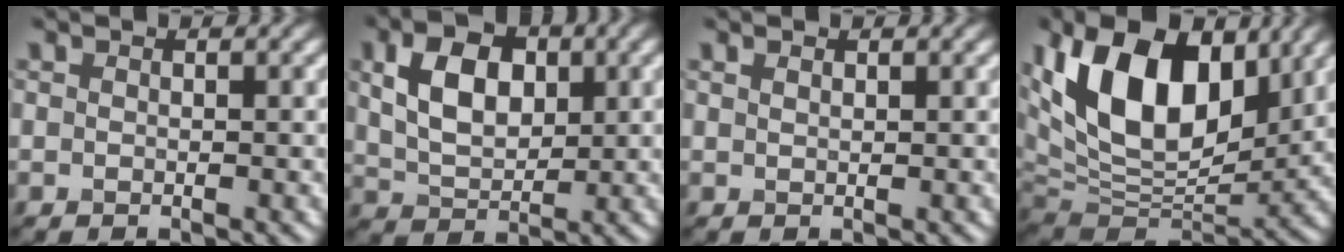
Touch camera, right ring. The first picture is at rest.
{"total": 6.3, "force": [1.7, 3.9, 4.6], "torque": [-0.086, 0.006, 0.028]}
{"total": 0.6, "force": [0.5, 0.2, 0.3], "torque": [-0.005, 0.000, 0.010]}
{"total": 14.9, "force": [5.5, 8.5, 11.0], "torque": [-0.198, 0.018, 0.090]}